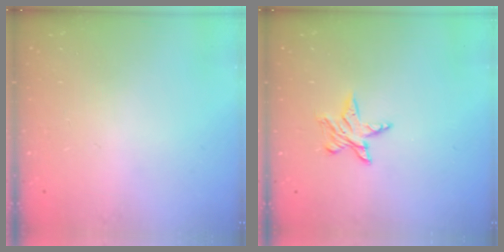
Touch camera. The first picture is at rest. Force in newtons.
{"total": 5.6, "press": 5.6, "slide": 0.4}